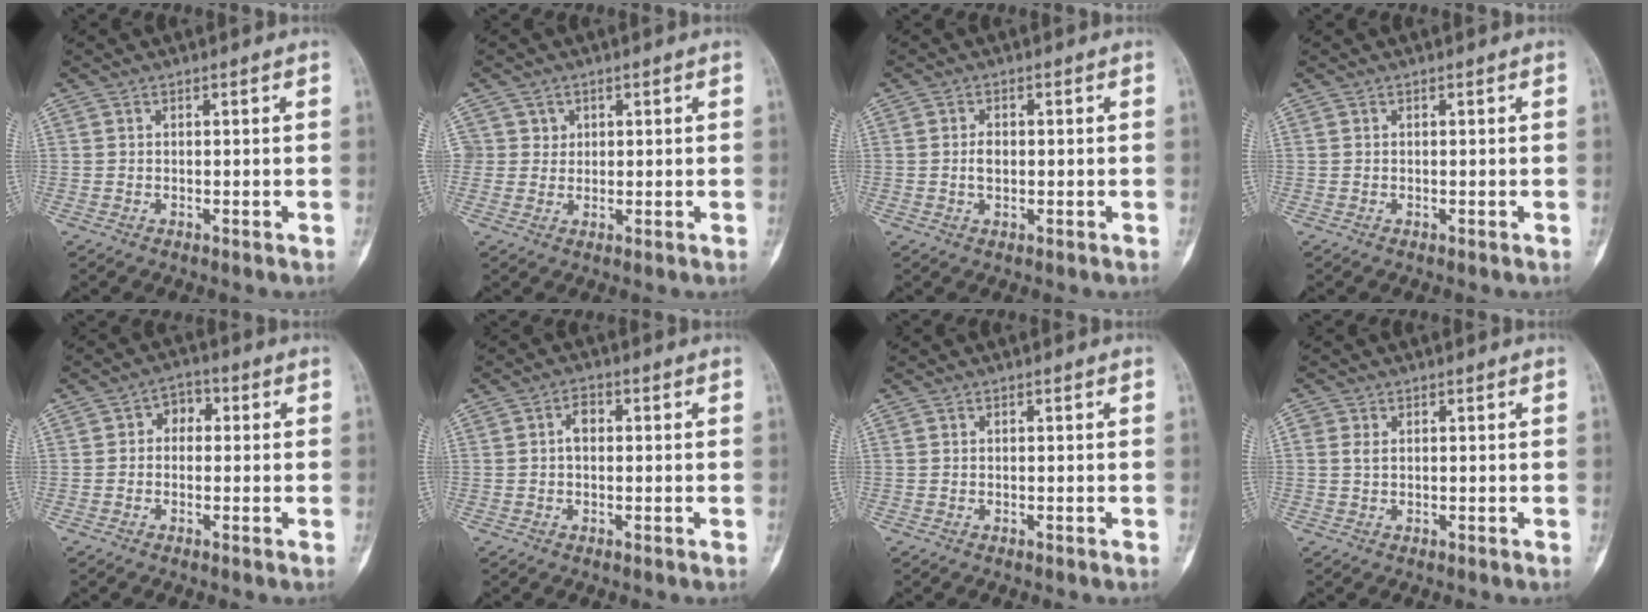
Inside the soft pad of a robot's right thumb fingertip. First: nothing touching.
{"total": 2.6, "force": [1.0, 2.4, -0.2], "torque": [0.029, -0.001, 0.010]}
{"total": 2.4, "force": [-0.1, 1.4, 1.9], "torque": [-0.031, 0.002, -0.003]}
{"total": 0.0}
{"total": 3.8, "force": [0.2, 3.0, 2.3], "torque": [-0.008, 0.014, -0.011]}
{"total": 2.7, "force": [0.2, 1.7, 2.1], "torque": [-0.028, 0.009, -0.002]}
{"total": 0.0}
{"total": 1.5, "force": [0.4, 1.0, 1.0], "torque": [-0.020, 0.004, 0.008]}